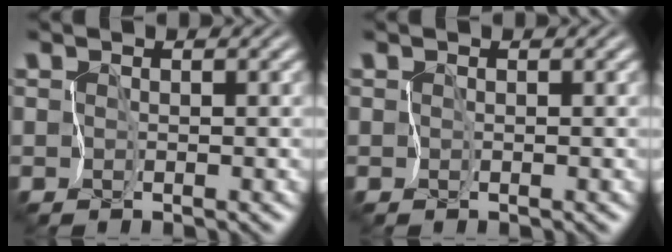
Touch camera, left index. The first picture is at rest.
{"total": 0.0}